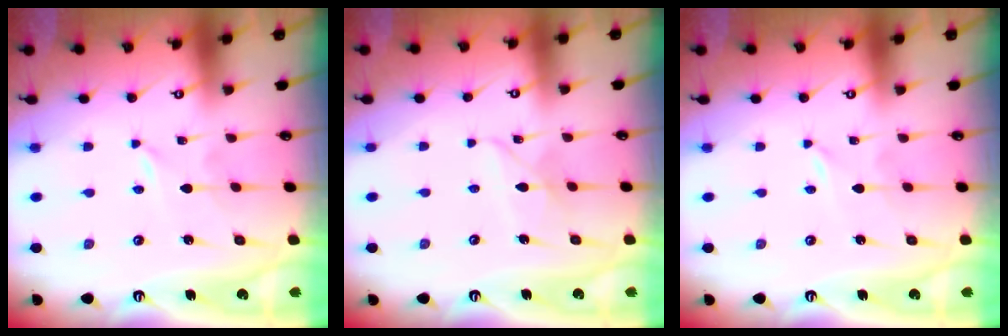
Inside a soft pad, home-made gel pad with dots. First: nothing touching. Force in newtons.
{"total": 7.0, "press": 6.9, "slide": 0.4}
{"total": 0.0}